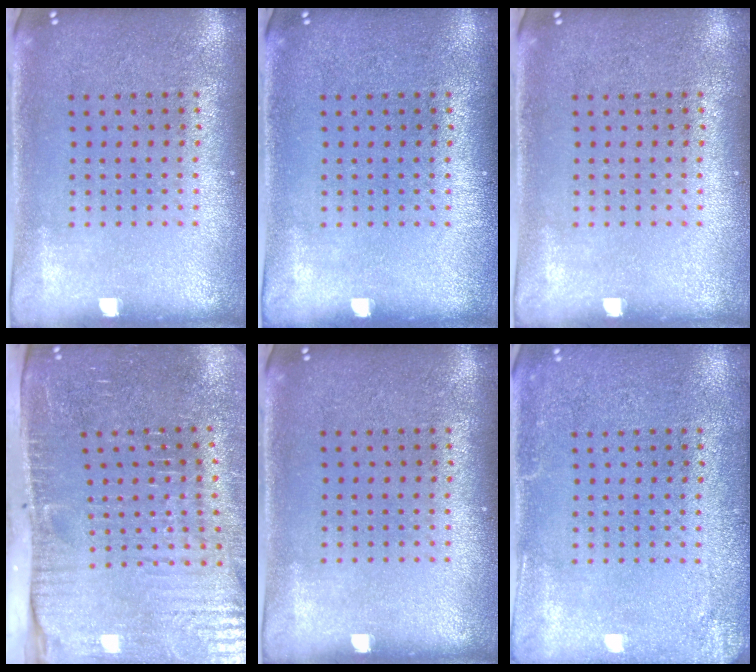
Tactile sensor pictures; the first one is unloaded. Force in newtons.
{"total": 0.0}
{"total": 0.0}
{"total": 4.8, "press": 4.1, "slide": 2.4}
{"total": 0.0}
{"total": 2.1, "press": 2.1, "slide": 0.2}